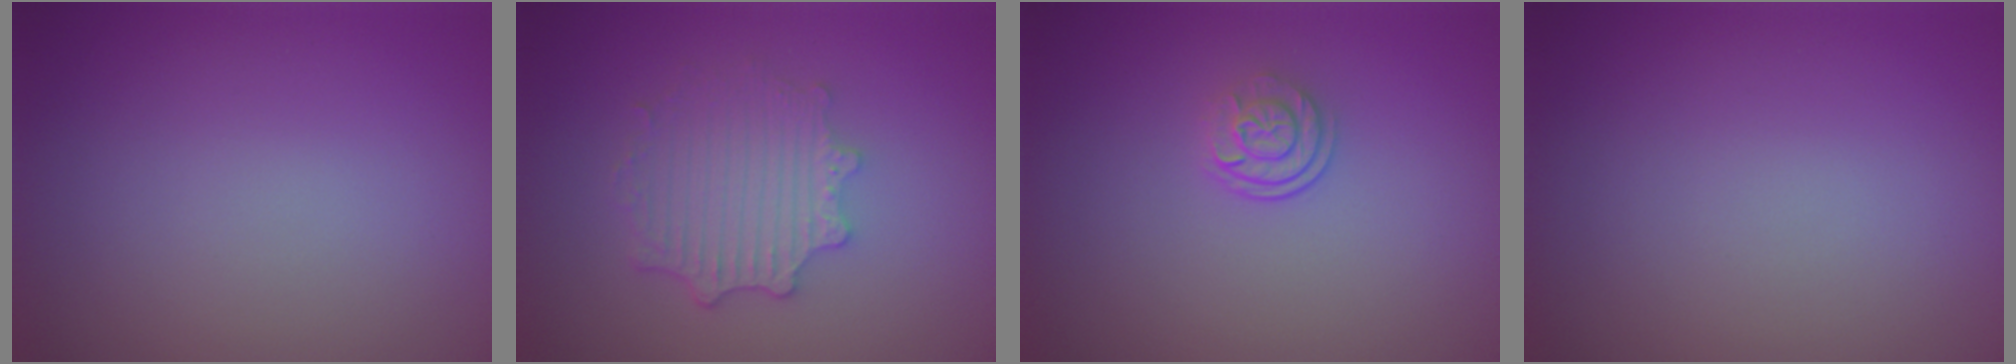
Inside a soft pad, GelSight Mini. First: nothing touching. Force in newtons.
{"total": 4.1, "press": 3.4, "slide": 2.3}
{"total": 2.3, "press": 1.7, "slide": 1.5}
{"total": 0.0}